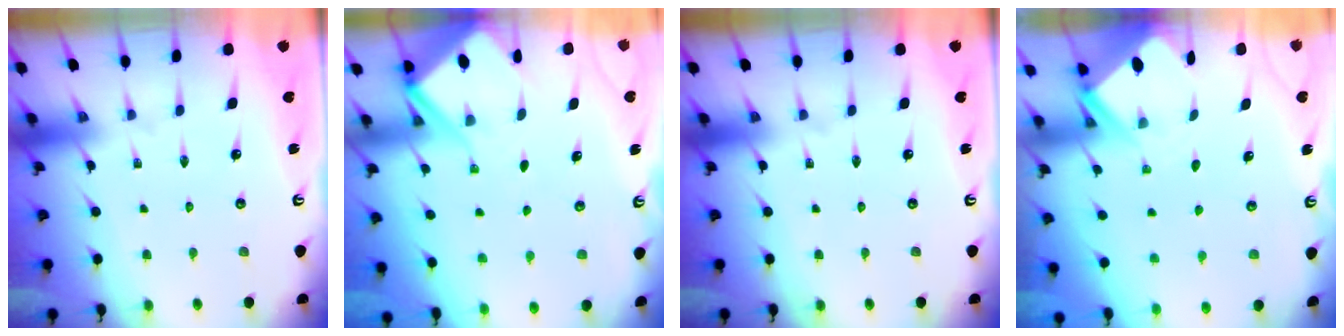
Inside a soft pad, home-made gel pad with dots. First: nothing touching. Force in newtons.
{"total": 4.6, "press": 4.6, "slide": 0.5}
{"total": 0.0}
{"total": 2.4, "press": 2.4, "slide": 0.2}